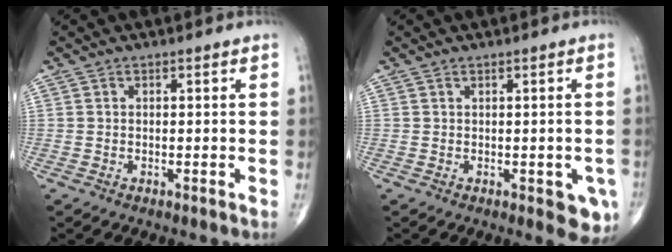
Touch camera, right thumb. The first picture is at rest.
{"total": 4.6, "force": [-1.3, 2.0, 3.9], "torque": [-0.022, -0.004, -0.011]}